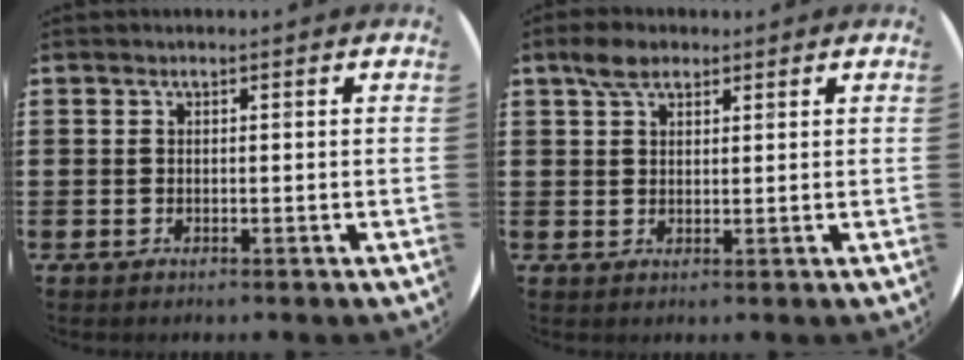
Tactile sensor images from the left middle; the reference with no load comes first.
{"total": 3.7, "force": [2.7, 1.9, 1.7], "torque": [-0.029, 0.007, 0.048]}